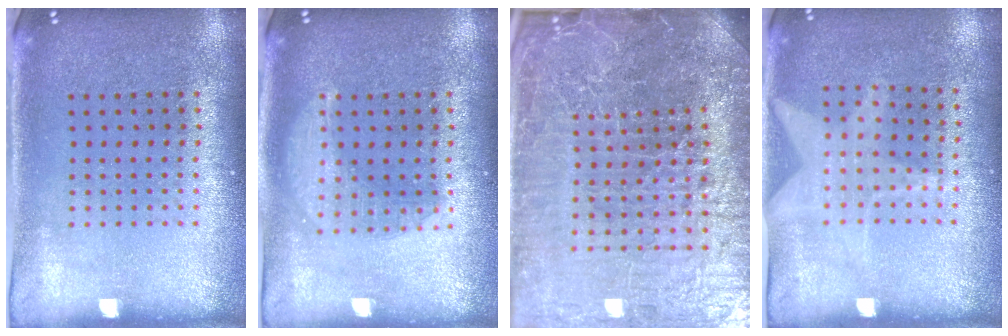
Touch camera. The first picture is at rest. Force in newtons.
{"total": 2.4, "press": 2.4, "slide": 0.3}
{"total": 6.8, "press": 6.1, "slide": 3.1}
{"total": 1.2, "press": 1.1, "slide": 0.3}